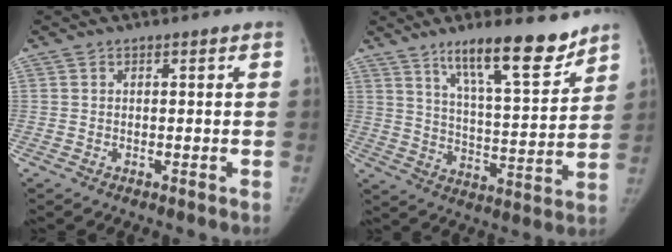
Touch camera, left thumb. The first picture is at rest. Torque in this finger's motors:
{"motor_torque": [1.06, -0.51, 1.13, -1.28, 0.39]}